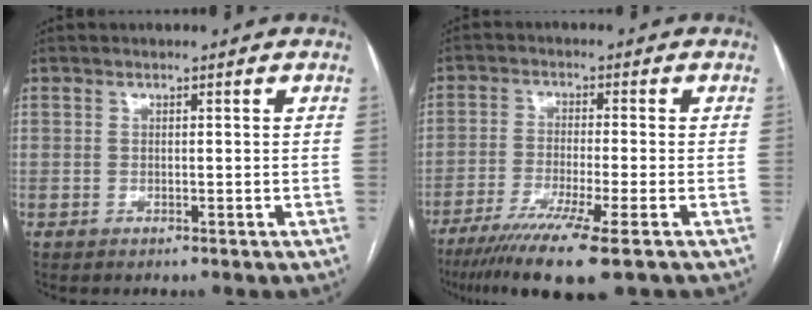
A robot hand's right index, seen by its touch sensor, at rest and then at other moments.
{"total": 11.3, "force": [-7.4, -0.5, 8.6], "torque": [-0.145, -0.030, -0.119]}